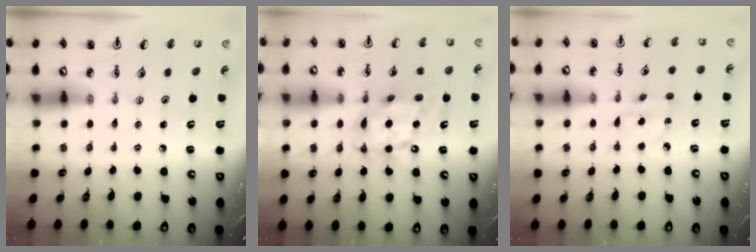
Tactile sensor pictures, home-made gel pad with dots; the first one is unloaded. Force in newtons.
{"total": 13.9, "press": 13.9, "slide": 1.1}
{"total": 2.0, "press": 2.0, "slide": 0.4}